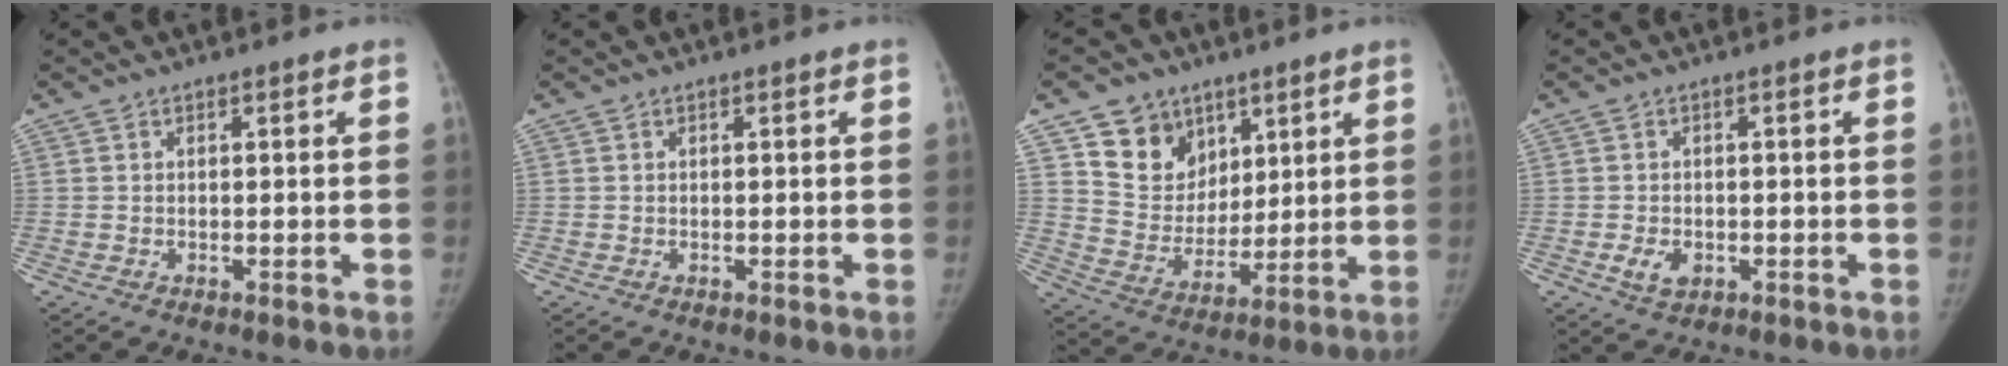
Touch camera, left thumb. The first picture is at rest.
{"total": 0.0}
{"total": 11.9, "force": [7.0, 9.2, 3.0], "torque": [-0.011, -0.043, 0.136]}
{"total": 3.4, "force": [-1.0, 2.4, 2.1], "torque": [-0.030, 0.003, -0.011]}